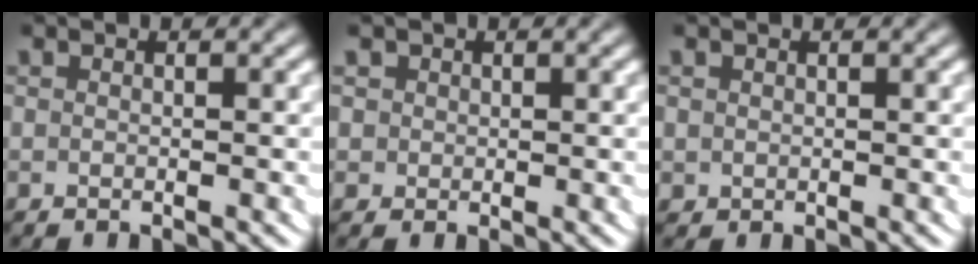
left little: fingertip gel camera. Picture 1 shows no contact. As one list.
[{"total": 3.5, "force": [0.7, 3.2, 1.0], "torque": [-0.038, -0.006, 0.012]}, {"total": 1.4, "force": [0.0, 1.4, 0.2], "torque": [-0.018, -0.017, 0.009]}]